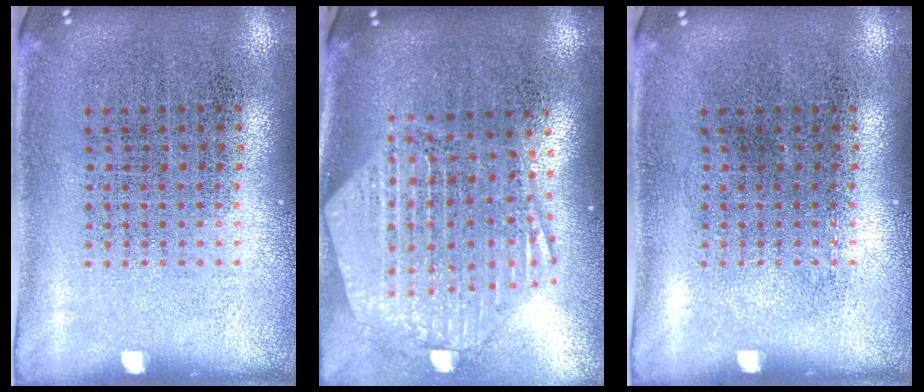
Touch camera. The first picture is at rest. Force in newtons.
{"total": 2.8, "press": 2.3, "slide": 1.5}
{"total": 0.0}